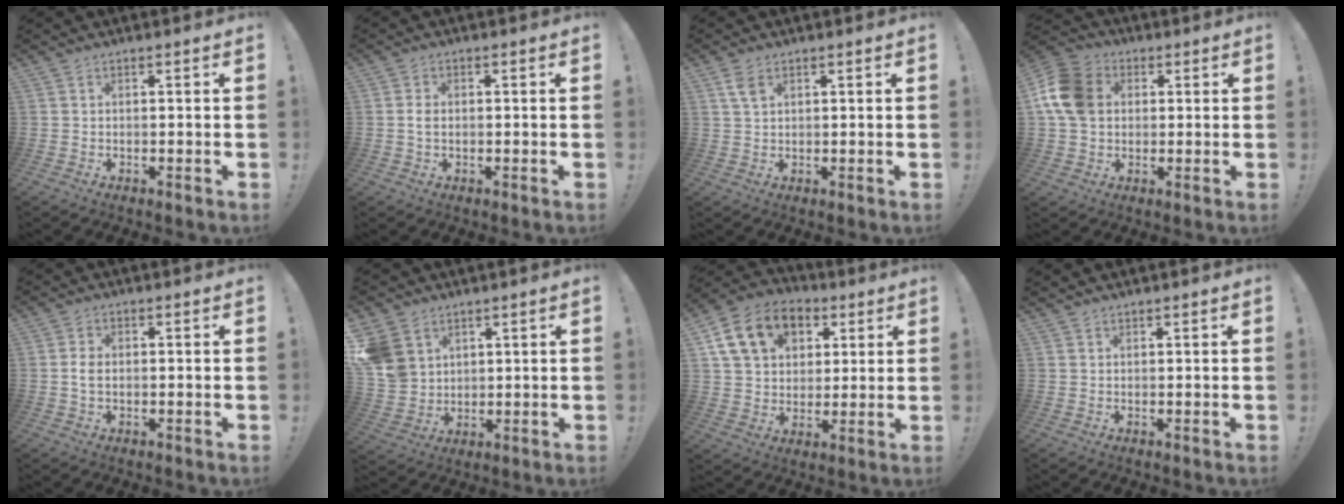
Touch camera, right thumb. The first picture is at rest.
{"total": 1.8, "force": [-0.2, 1.2, 1.4], "torque": [-0.029, 0.007, -0.002]}
{"total": 3.8, "force": [2.0, 2.0, 2.5], "torque": [-0.037, -0.007, 0.036]}
{"total": 13.4, "force": [2.4, 10.5, 7.9], "torque": [-0.144, 0.003, 0.049]}
{"total": 2.5, "force": [-0.2, 1.6, 1.9], "torque": [-0.037, 0.003, -0.007]}
{"total": 10.0, "force": [5.1, 7.8, 3.8], "torque": [-0.078, -0.027, 0.105]}
{"total": 16.4, "force": [7.0, 12.1, 8.6], "torque": [-0.129, -0.020, 0.136]}
{"total": 0.9, "force": [0.9, 0.4, 0.0], "torque": [0.006, -0.004, 0.016]}